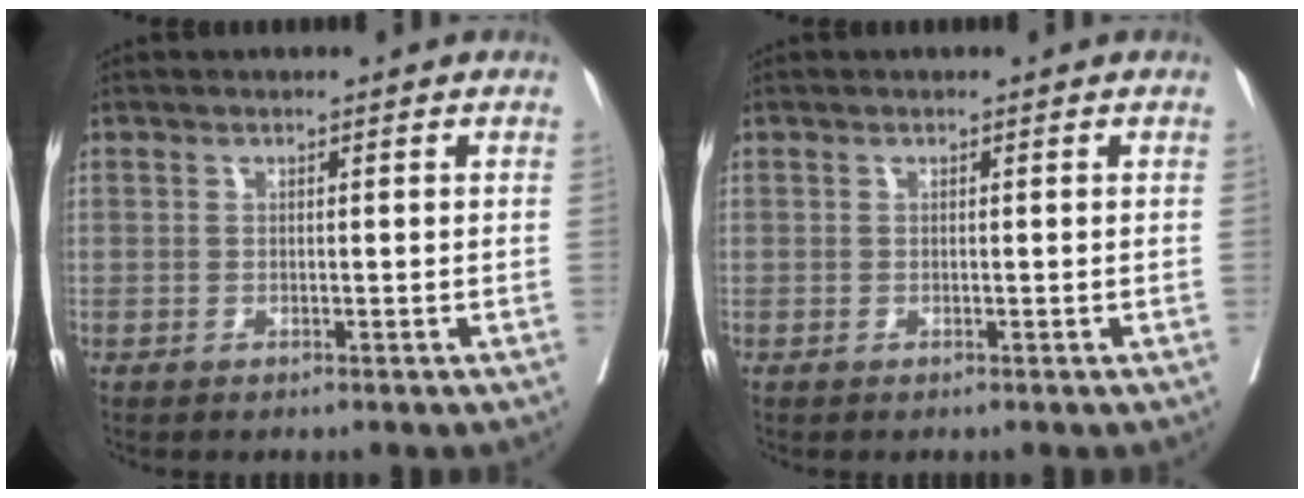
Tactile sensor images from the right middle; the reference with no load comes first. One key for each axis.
{"total": 0.0}